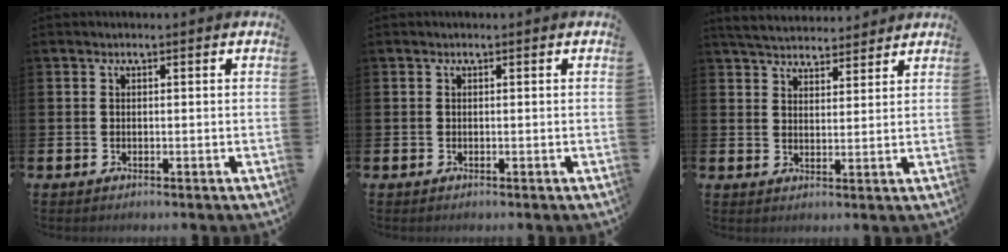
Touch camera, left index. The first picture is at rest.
{"total": 0.0}
{"total": 4.9, "force": [4.7, 1.0, 0.4], "torque": [-0.028, -0.021, 0.086]}